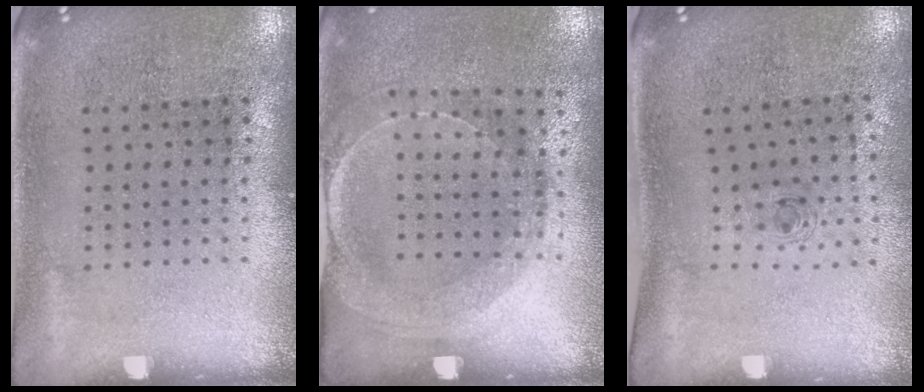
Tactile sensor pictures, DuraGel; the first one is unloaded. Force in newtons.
{"total": 1.5, "press": 1.5, "slide": 0.4}
{"total": 0.6, "press": 0.2, "slide": 0.5}